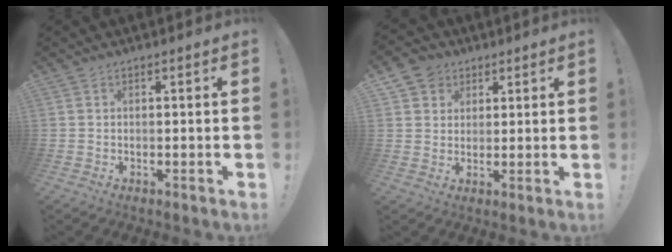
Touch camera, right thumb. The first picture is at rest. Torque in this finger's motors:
{"motor_torque": [0.13, 0.24, 0.15, 0.11, 0.13]}